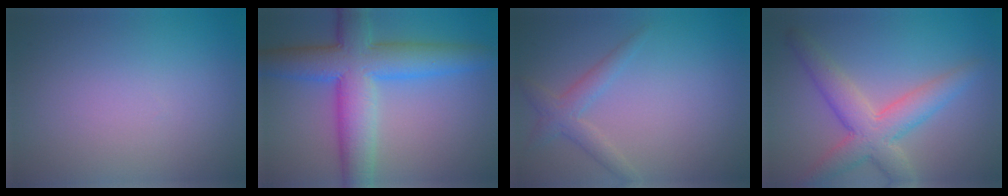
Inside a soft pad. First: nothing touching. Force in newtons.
{"total": 9.1, "press": 9.1, "slide": 0.2}
{"total": 2.2, "press": 2.1, "slide": 0.1}
{"total": 5.4, "press": 5.4, "slide": 0.4}